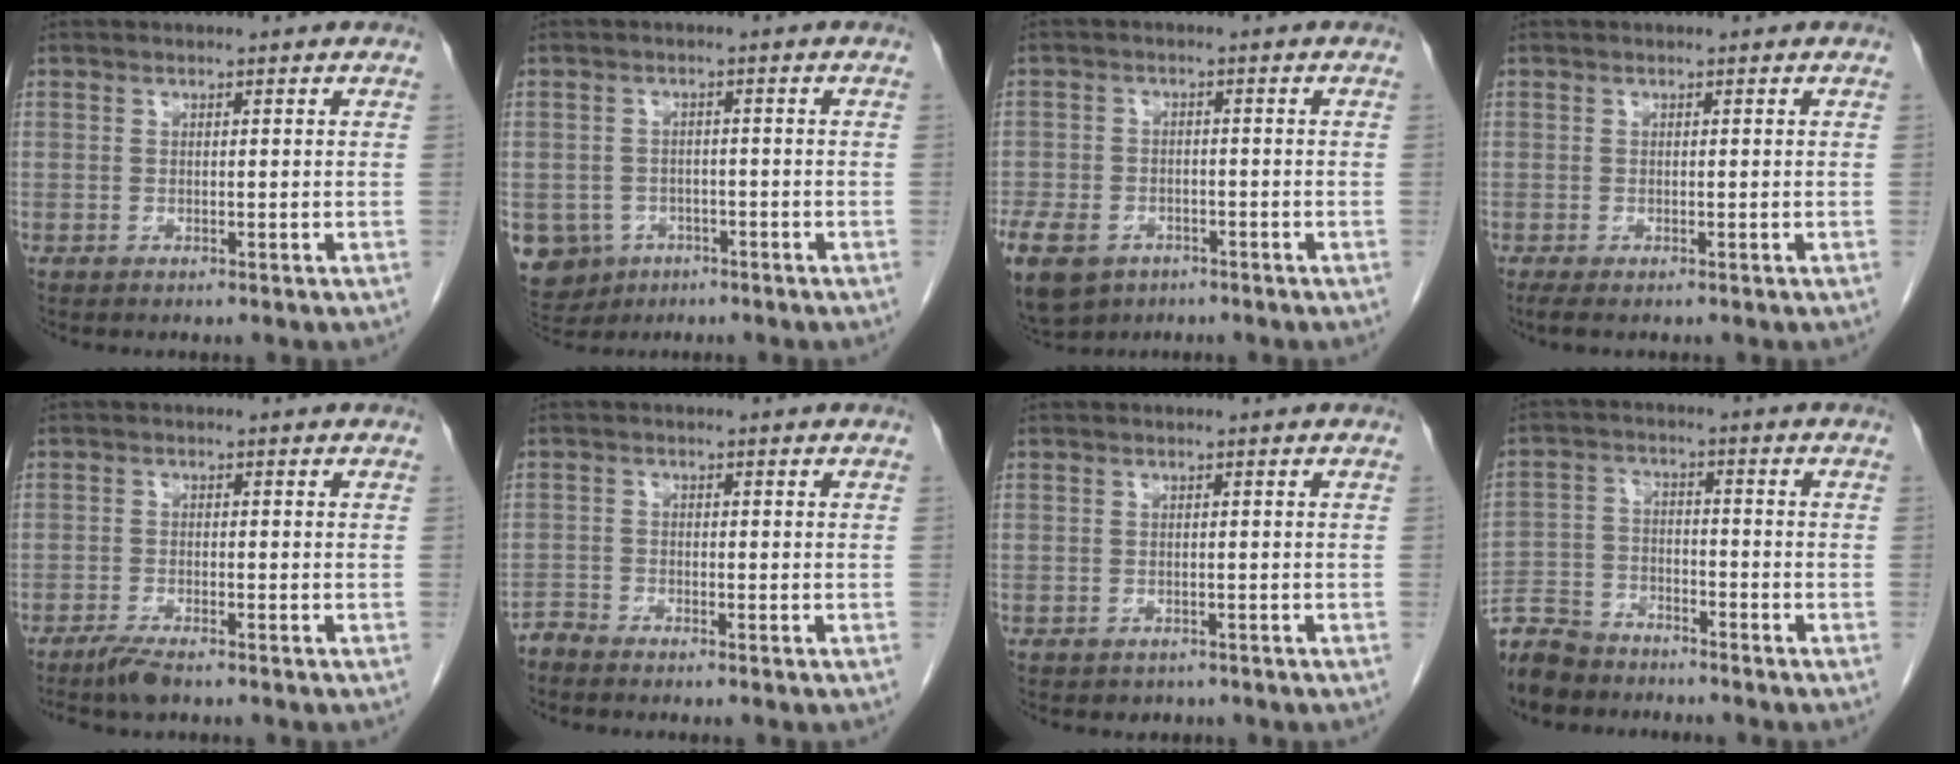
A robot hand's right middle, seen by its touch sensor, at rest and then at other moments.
{"total": 7.8, "force": [-3.9, 6.6, 1.3], "torque": [-0.035, 0.005, -0.051]}
{"total": 21.0, "force": [-10.6, 15.7, 9.2], "torque": [-0.322, -0.029, -0.156]}
{"total": 2.8, "force": [-2.0, 1.0, 1.6], "torque": [-0.029, -0.009, -0.027]}
{"total": 3.1, "force": [-2.6, 0.3, 1.7], "torque": [-0.038, -0.007, -0.049]}
{"total": 1.7, "force": [-1.7, -0.1, -0.2], "torque": [0.012, -0.006, -0.034]}
{"total": 1.5, "force": [-1.2, 0.9, 0.0], "torque": [-0.009, -0.001, -0.016]}
{"total": 8.5, "force": [-7.7, 3.3, 1.5], "torque": [-0.036, -0.005, -0.144]}